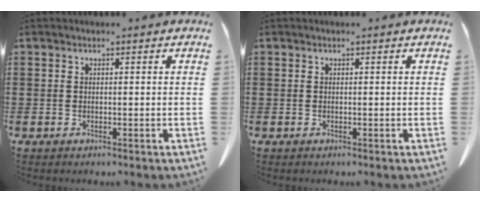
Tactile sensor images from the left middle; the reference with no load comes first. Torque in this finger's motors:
{"motor_torque": [0.00, 0.00, 0.00, 0.00]}